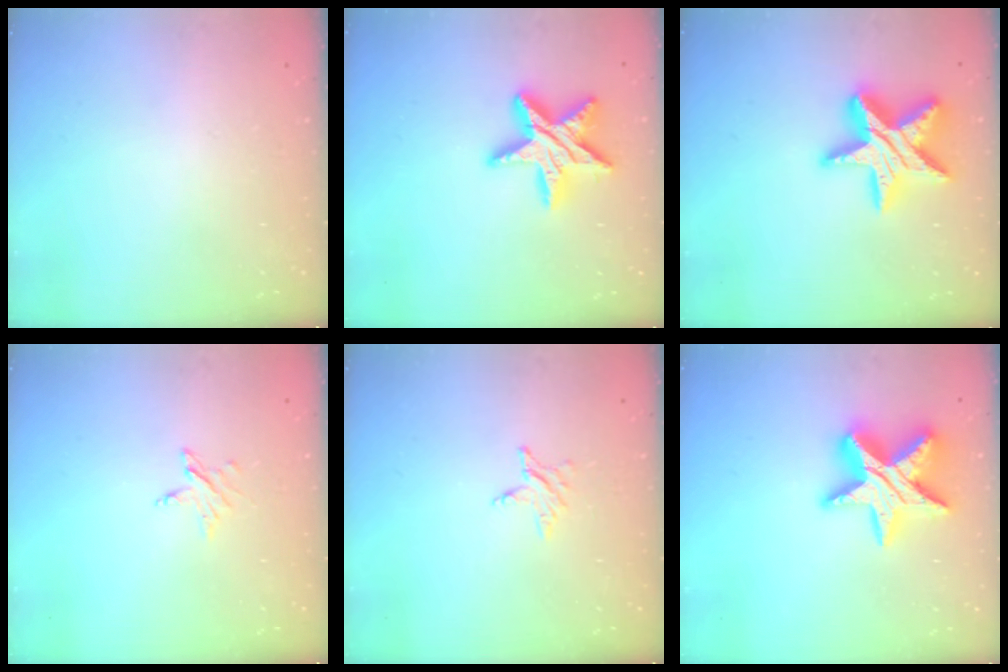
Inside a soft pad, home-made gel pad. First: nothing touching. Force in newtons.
{"total": 15.6, "press": 15.6, "slide": 0.9}
{"total": 19.8, "press": 19.8, "slide": 1.6}
{"total": 3.4, "press": 3.4, "slide": 0.4}
{"total": 2.8, "press": 2.8, "slide": 0.3}
{"total": 17.8, "press": 17.7, "slide": 1.3}